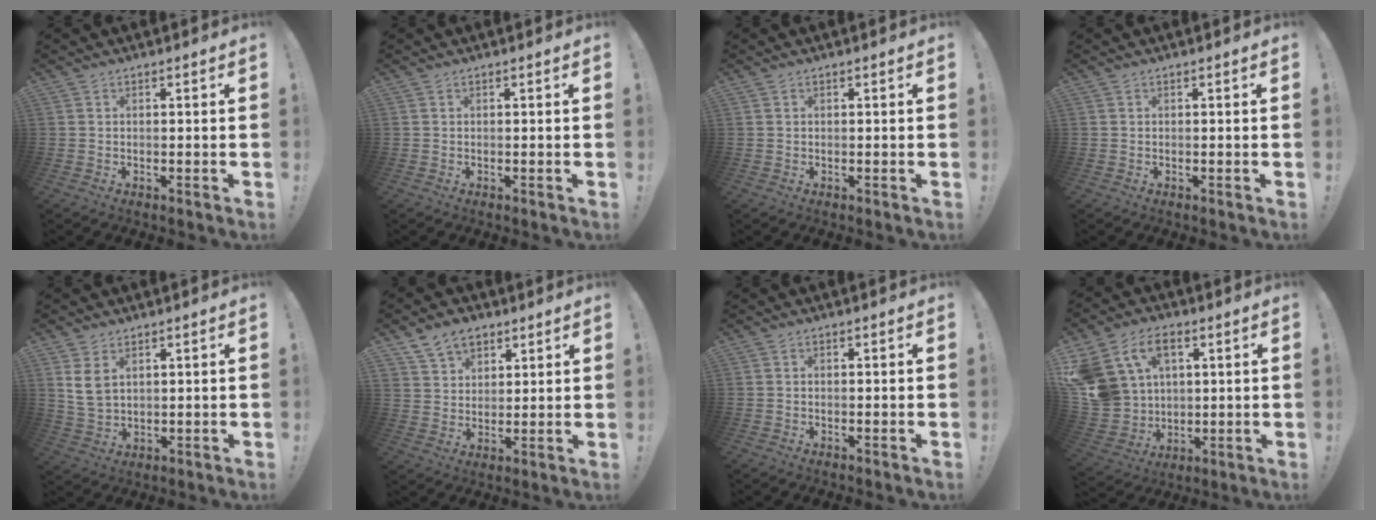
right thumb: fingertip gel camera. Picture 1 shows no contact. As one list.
[{"total": 0.0}, {"total": 0.0}, {"total": 0.0}, {"total": 6.0, "force": [2.9, 3.6, 3.8], "torque": [-0.069, -0.014, 0.057]}, {"total": 9.0, "force": [6.0, 6.1, 3.0], "torque": [-0.050, -0.031, 0.117]}, {"total": 0.0}, {"total": 17.0, "force": [7.3, 12.3, 9.2], "torque": [-0.198, -0.027, 0.145]}]